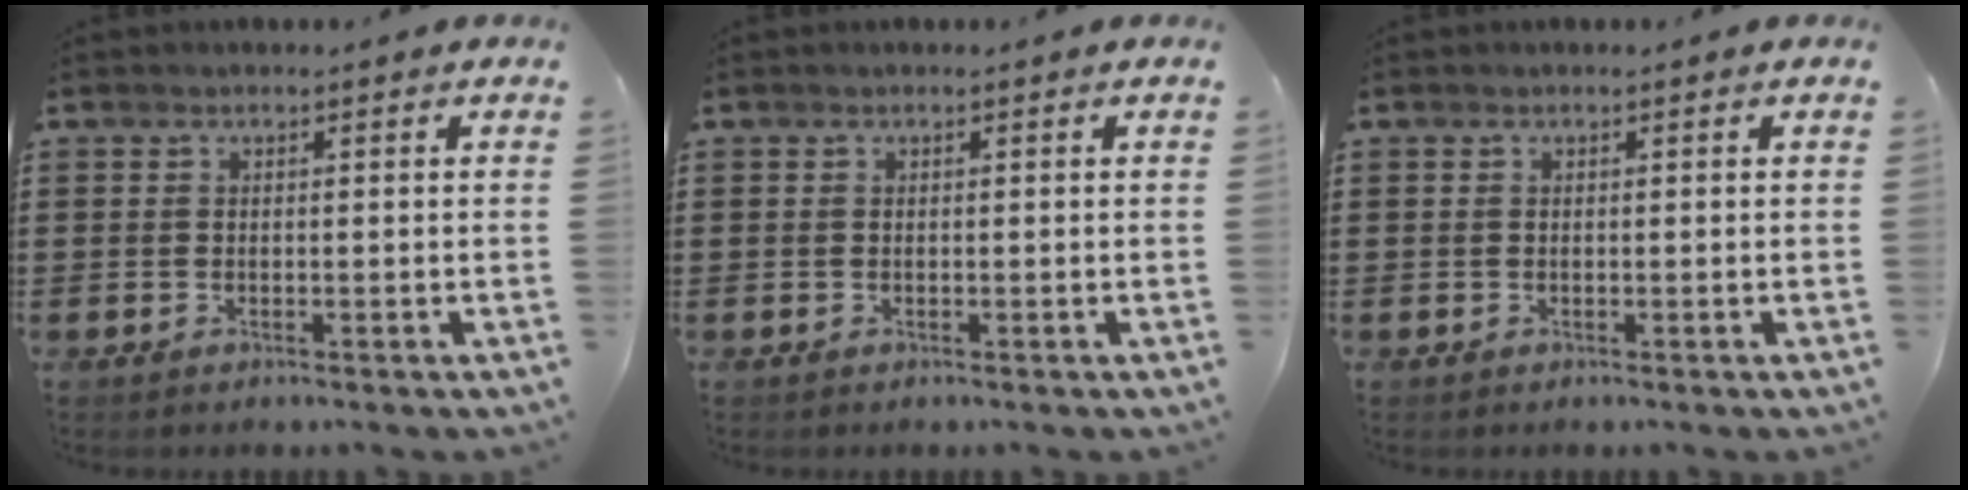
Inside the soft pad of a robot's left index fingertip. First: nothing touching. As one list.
[{"total": 0.0}, {"total": 0.0}]